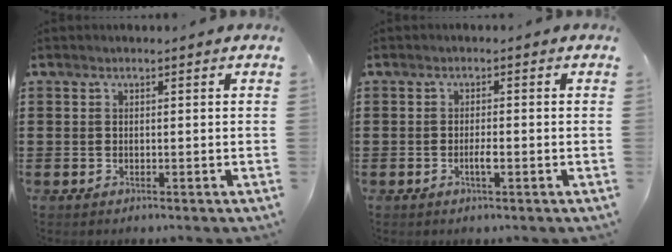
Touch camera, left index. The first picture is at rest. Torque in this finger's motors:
{"motor_torque": [0.10, 0.02, 0.02, 0.02]}